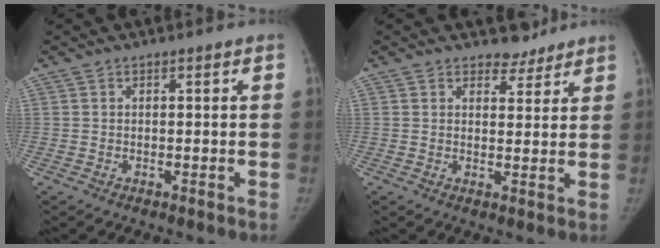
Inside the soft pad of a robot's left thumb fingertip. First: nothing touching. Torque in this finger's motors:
{"motor_torque": [0.36, -0.48, 0.59, -0.49, 0.02]}